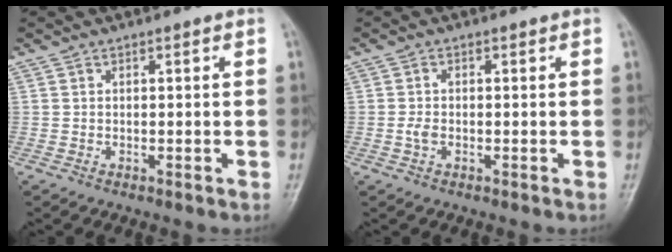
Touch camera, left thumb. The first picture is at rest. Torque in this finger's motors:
{"motor_torque": [-0.15, 0.22, 0.59, 0.20, 0.05]}